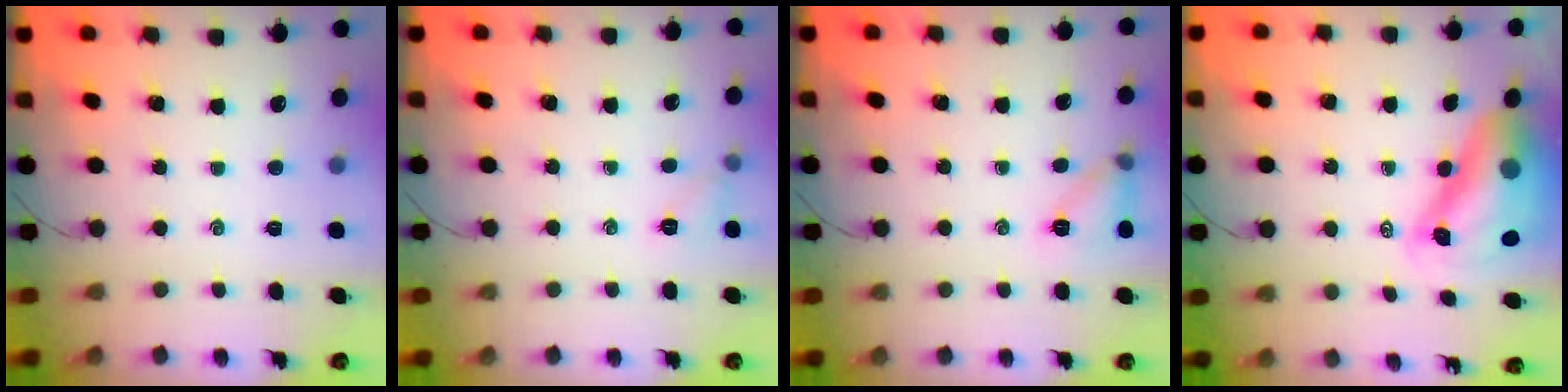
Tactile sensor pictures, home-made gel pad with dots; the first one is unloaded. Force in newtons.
{"total": 5.5, "press": 5.2, "slide": 1.7}
{"total": 8.3, "press": 8.2, "slide": 1.2}
{"total": 13.9, "press": 13.3, "slide": 4.1}